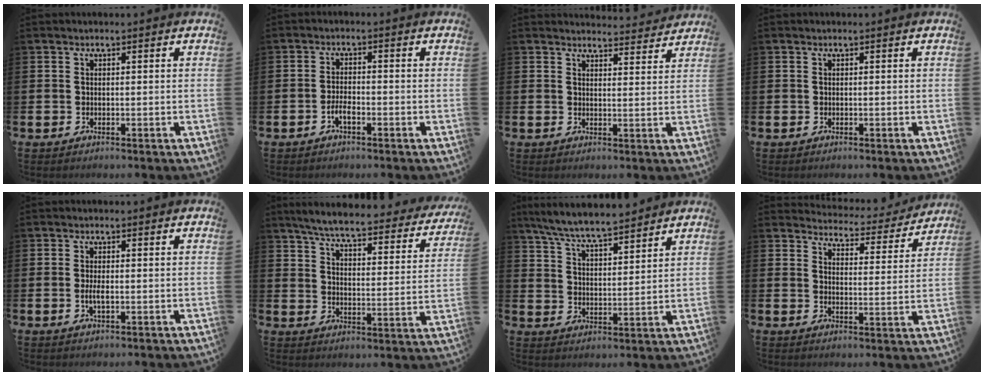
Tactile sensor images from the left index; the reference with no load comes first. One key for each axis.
{"total": 1.9, "fx": -1.1, "fy": 0.7, "fz": 1.5, "tx": -0.035, "ty": 0.006, "tz": -0.020}
{"total": 3.6, "fx": 3.6, "fy": 0.4, "fz": -0.1, "tx": 0.007, "ty": -0.028, "tz": 0.063}
{"total": 0.0}
{"total": 1.9, "fx": -0.2, "fy": 0.6, "fz": 1.7, "tx": -0.031, "ty": -0.001, "tz": -0.005}
{"total": 6.1, "fx": 5.5, "fy": 0.7, "fz": 2.5, "tx": -0.067, "ty": -0.044, "tz": 0.085}
{"total": 7.1, "fx": 6.8, "fy": 0.5, "fz": 2.2, "tx": -0.068, "ty": -0.037, "tz": 0.120}
{"total": 4.2, "fx": 4.1, "fy": 0.7, "fz": 0.2, "tx": -0.019, "ty": -0.039, "tz": 0.065}